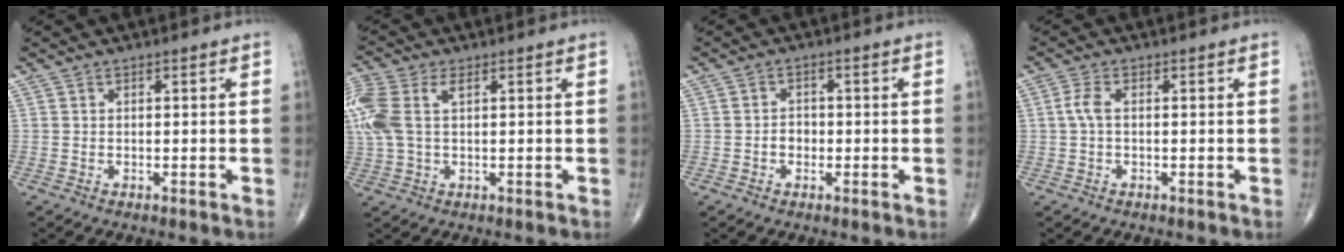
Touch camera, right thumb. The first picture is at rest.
{"total": 10.8, "force": [2.8, 5.9, 8.6], "torque": [-0.244, 0.022, 0.059]}
{"total": 2.3, "force": [-0.7, 1.8, 1.2], "torque": [-0.005, 0.007, -0.015]}
{"total": 2.6, "force": [0.1, 1.1, 2.4], "torque": [-0.058, 0.003, -0.003]}